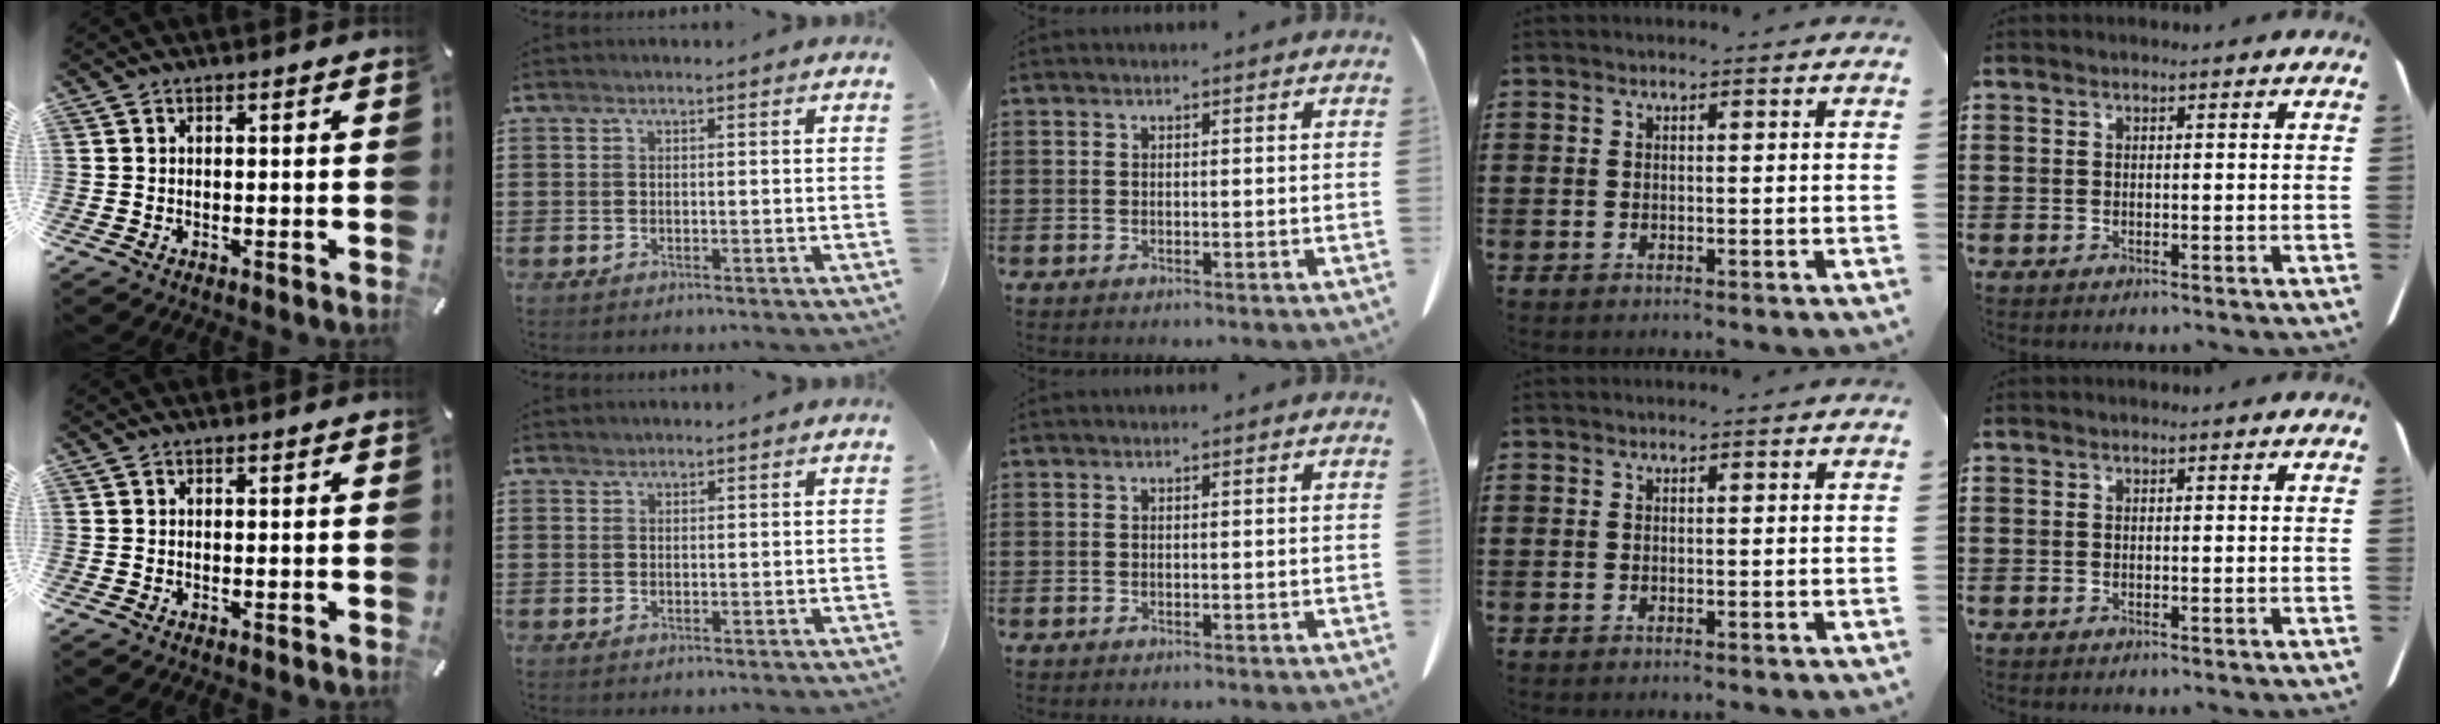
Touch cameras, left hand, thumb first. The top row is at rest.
{"index": {"total": 0.5, "force": [0.5, 0.2, 0.0], "torque": [-0.001, 0.000, 0.011]}}